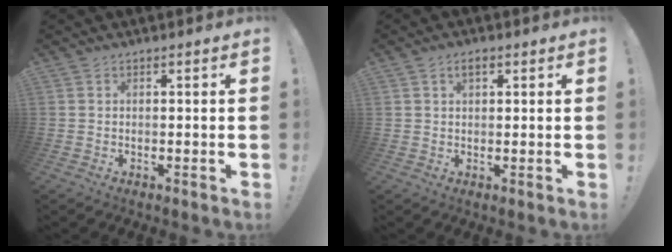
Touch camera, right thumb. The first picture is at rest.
{"total": 2.6, "force": [1.4, 1.4, 1.7], "torque": [-0.020, 0.000, 0.022]}